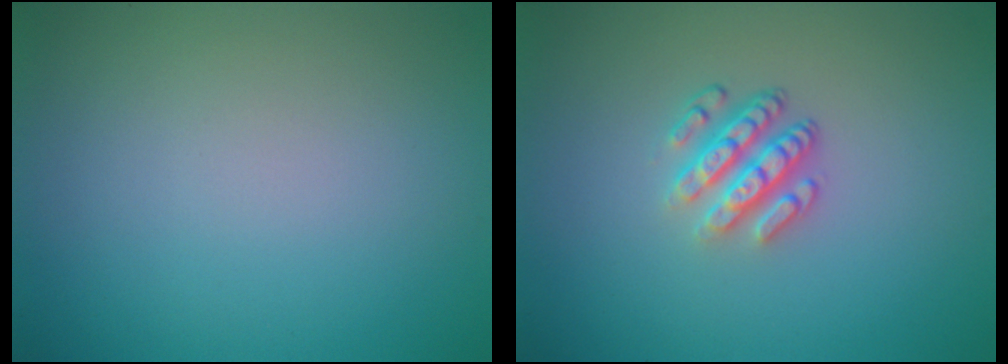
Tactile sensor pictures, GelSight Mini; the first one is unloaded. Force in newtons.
{"total": 3.6, "press": 2.6, "slide": 2.4}